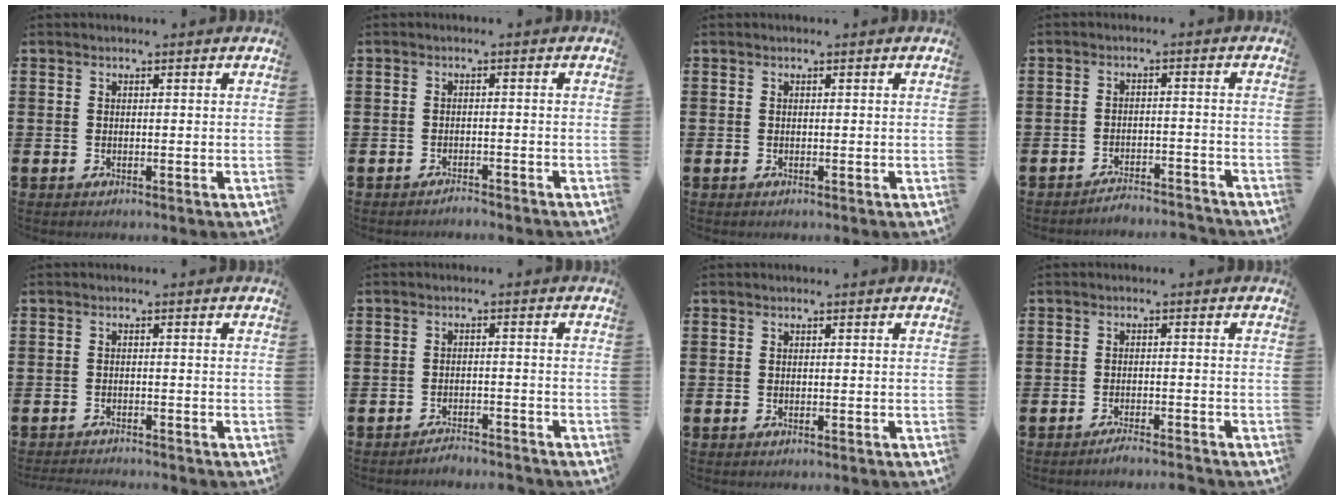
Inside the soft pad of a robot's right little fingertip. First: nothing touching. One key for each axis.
{"total": 1.3, "fx": -1.3, "fy": 0.0, "fz": 0.1, "tx": -0.005, "ty": 0.001, "tz": -0.026}
{"total": 0.0}
{"total": 2.8, "fx": -2.8, "fy": -0.1, "fz": 0.0, "tx": -0.004, "ty": 0.004, "tz": -0.060}
{"total": 1.4, "fx": -1.4, "fy": -0.1, "fz": 0.0, "tx": -0.004, "ty": 0.003, "tz": -0.030}
{"total": 2.2, "fx": -2.2, "fy": 0.0, "fz": 0.1, "tx": -0.006, "ty": 0.004, "tz": -0.047}
{"total": 0.0}
{"total": 1.9, "fx": -1.8, "fy": -0.2, "fz": 0.6, "tx": -0.009, "ty": 0.001, "tz": -0.034}